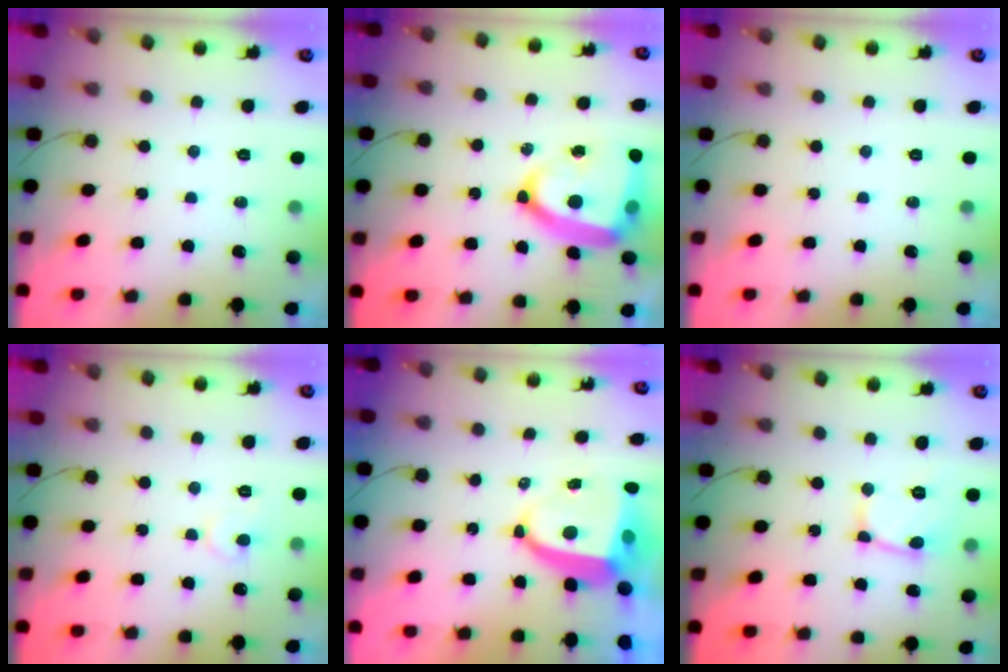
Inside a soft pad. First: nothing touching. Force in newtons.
{"total": 18.5, "press": 18.4, "slide": 1.5}
{"total": 0.0}
{"total": 5.2, "press": 5.2, "slide": 0.2}
{"total": 8.8, "press": 8.8, "slide": 1.0}
{"total": 4.7, "press": 4.7, "slide": 0.7}